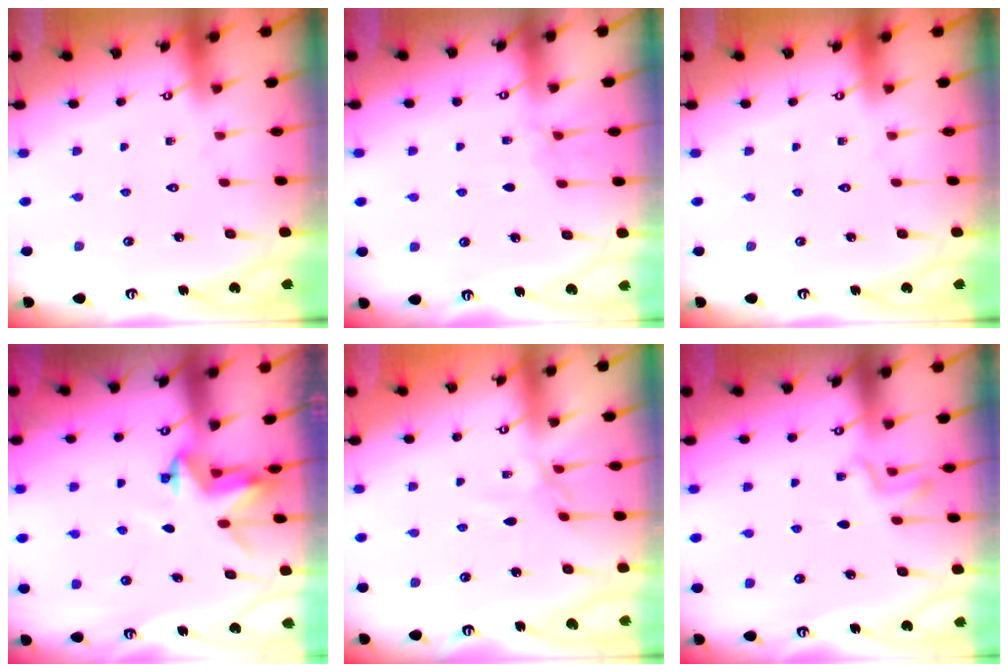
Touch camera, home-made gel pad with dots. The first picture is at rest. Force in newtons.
{"total": 3.7, "press": 3.5, "slide": 1.2}
{"total": 0.0}
{"total": 3.1, "press": 3.1, "slide": 0.2}
{"total": 3.9, "press": 3.9, "slide": 0.4}
{"total": 4.1, "press": 3.9, "slide": 1.3}